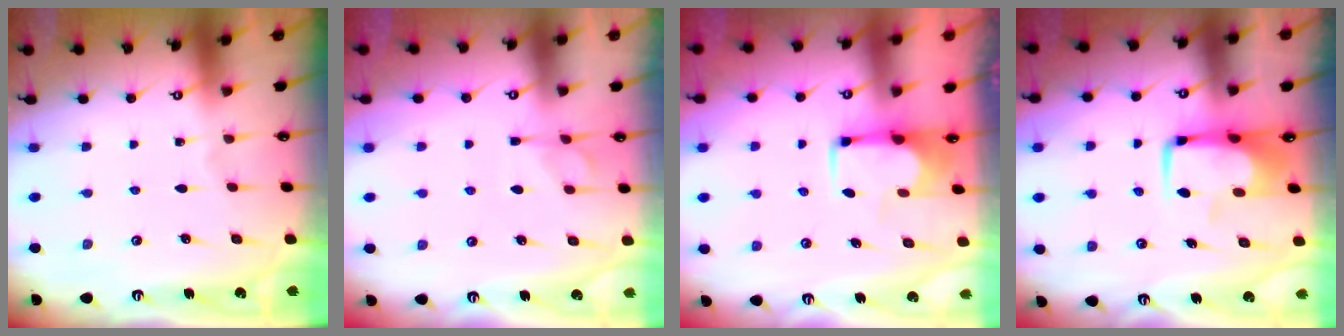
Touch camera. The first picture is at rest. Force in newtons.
{"total": 1.9, "press": 1.2, "slide": 1.4}
{"total": 1.8, "press": 1.6, "slide": 0.8}
{"total": 6.5, "press": 6.4, "slide": 0.9}